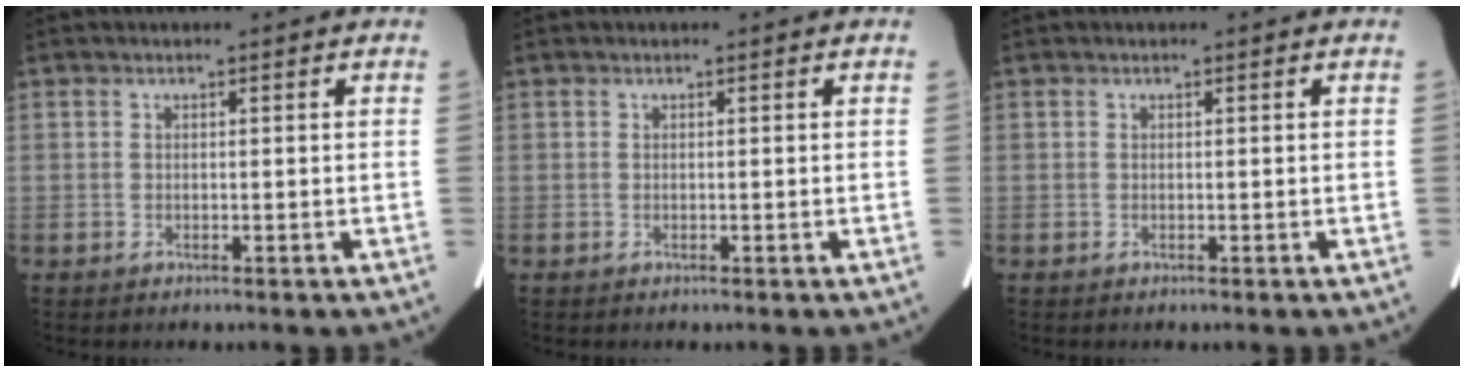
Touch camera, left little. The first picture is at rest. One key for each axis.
{"total": 0.0}
{"total": 0.0}